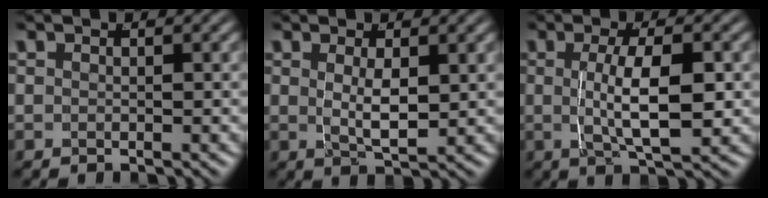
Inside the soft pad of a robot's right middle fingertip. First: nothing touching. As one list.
[{"total": 2.9, "force": [0.4, 0.5, 2.9], "torque": [-0.050, -0.016, 0.019]}, {"total": 5.9, "force": [-0.6, 1.5, 5.7], "torque": [-0.097, -0.011, -0.002]}]